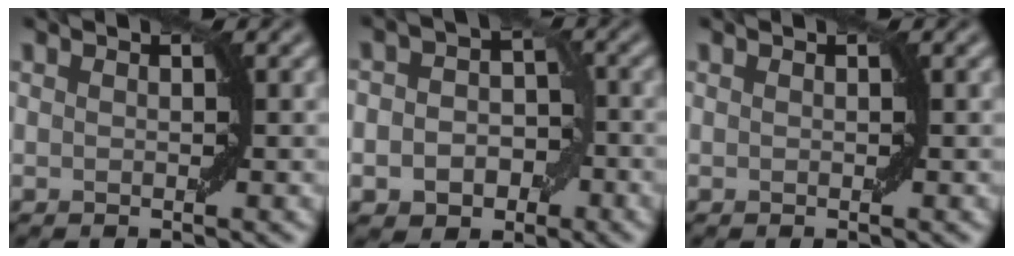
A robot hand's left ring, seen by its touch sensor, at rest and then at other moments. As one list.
[{"total": 6.0, "force": [-1.9, 4.9, 2.9], "torque": [-0.010, 0.002, -0.044]}, {"total": 0.0}]